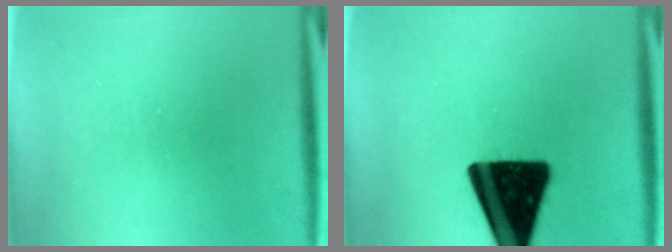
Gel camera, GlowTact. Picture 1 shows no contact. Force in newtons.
{"total": 19.4}